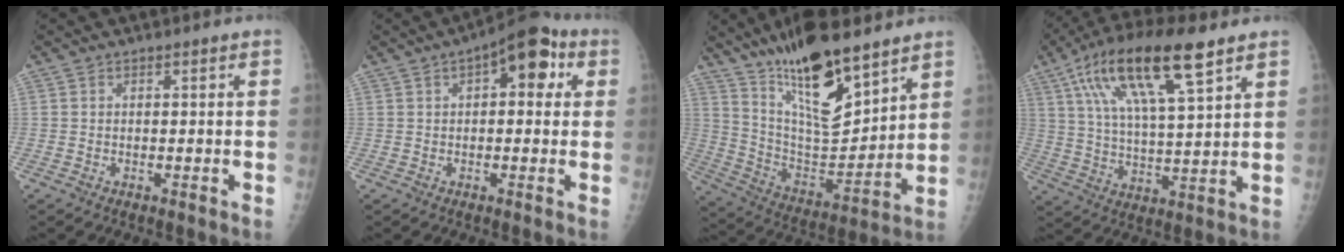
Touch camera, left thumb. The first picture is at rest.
{"total": 9.7, "force": [3.3, 4.8, 7.7], "torque": [-0.070, 0.018, 0.033]}
{"total": 20.2, "force": [14.1, 5.9, 13.2], "torque": [-0.195, -0.081, 0.256]}
{"total": 18.0, "force": [9.4, 4.6, 14.7], "torque": [-0.265, -0.014, 0.172]}